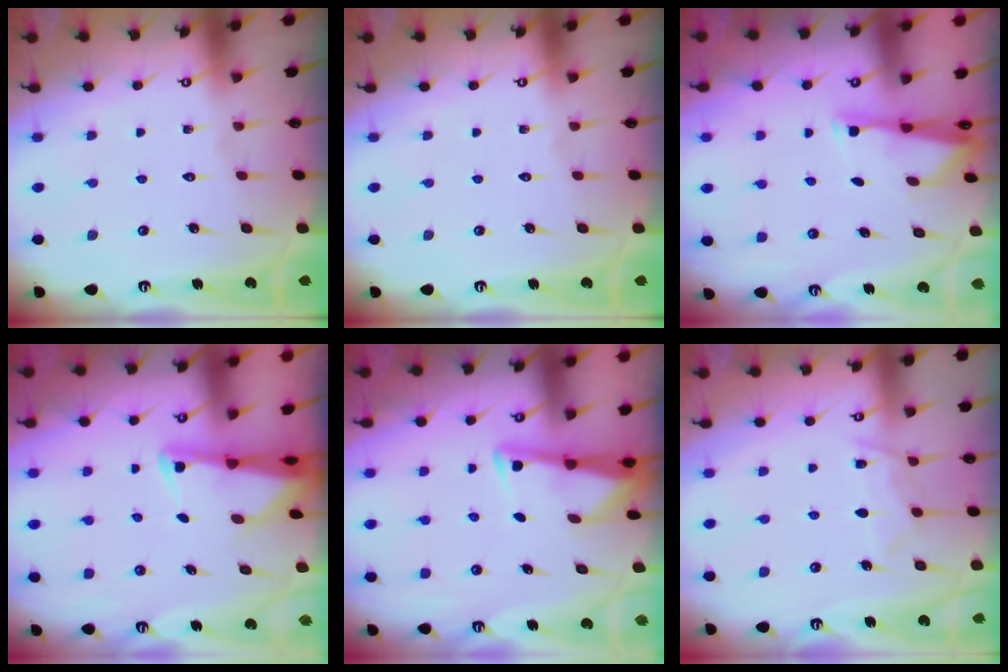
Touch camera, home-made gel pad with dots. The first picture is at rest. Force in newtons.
{"total": 0.0}
{"total": 2.8, "press": 2.7, "slide": 0.4}
{"total": 2.6, "press": 2.6, "slide": 0.5}
{"total": 3.1, "press": 3.1, "slide": 0.4}
{"total": 7.3, "press": 7.2, "slide": 0.8}